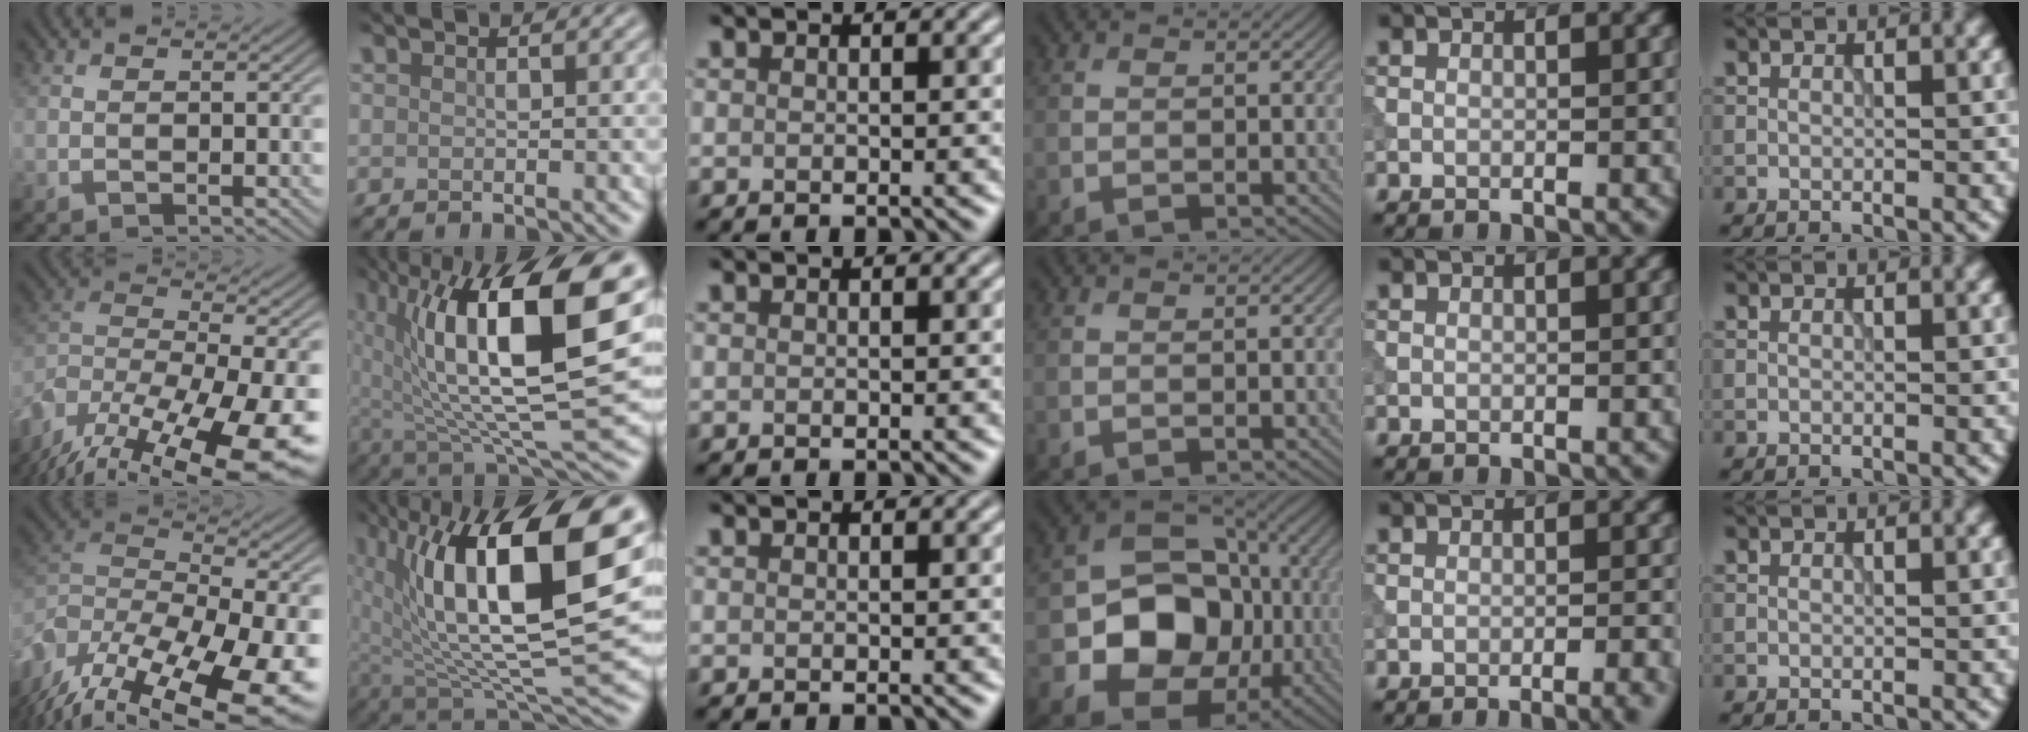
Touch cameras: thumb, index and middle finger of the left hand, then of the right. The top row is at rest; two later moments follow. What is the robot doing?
{"motion": "extract", "object": "tissue"}